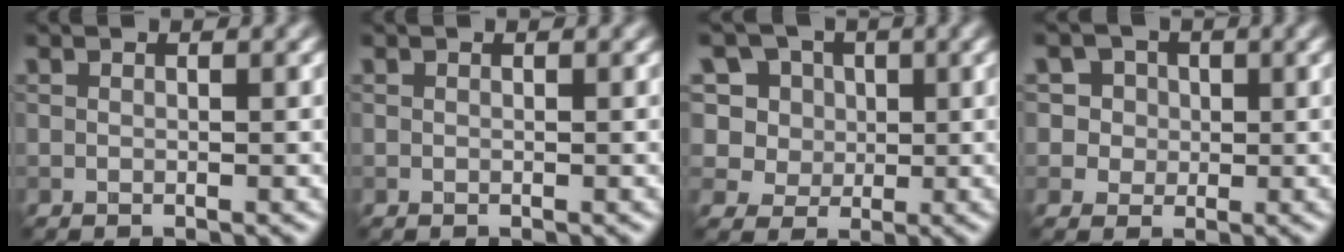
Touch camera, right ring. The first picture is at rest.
{"total": 0.0}
{"total": 11.6, "force": [5.8, 8.6, 5.2], "torque": [-0.116, 0.028, 0.074]}
{"total": 5.0, "force": [2.0, 4.3, 1.8], "torque": [-0.011, 0.020, 0.012]}